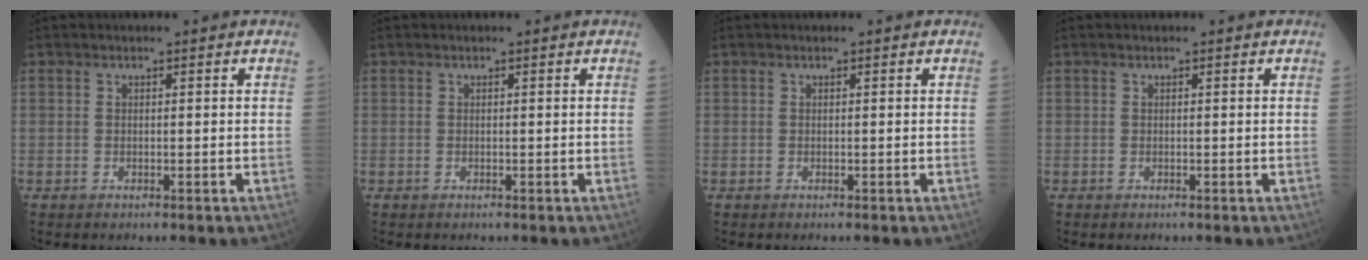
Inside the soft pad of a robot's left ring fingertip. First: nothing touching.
{"total": 0.0}
{"total": 0.0}
{"total": 0.0}